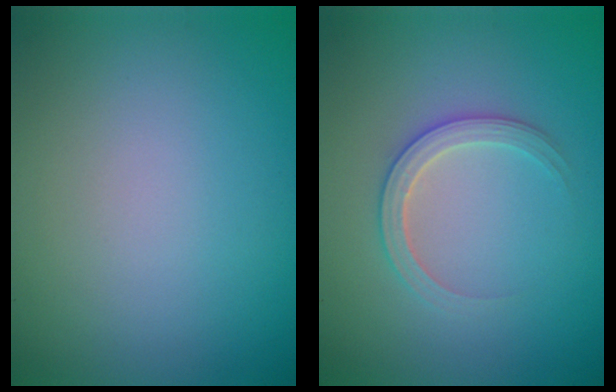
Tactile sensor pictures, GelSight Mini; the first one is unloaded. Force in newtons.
{"total": 2.5, "press": 2.5, "slide": 0.3}